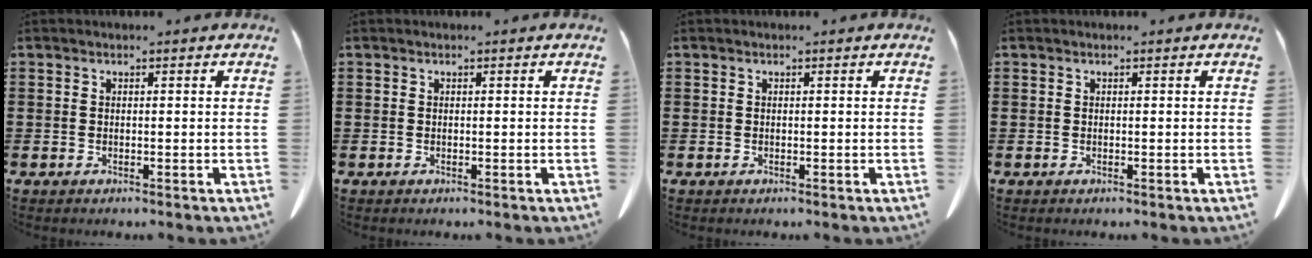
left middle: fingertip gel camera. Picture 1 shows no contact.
{"total": 0.0}
{"total": 0.0}
{"total": 0.0}